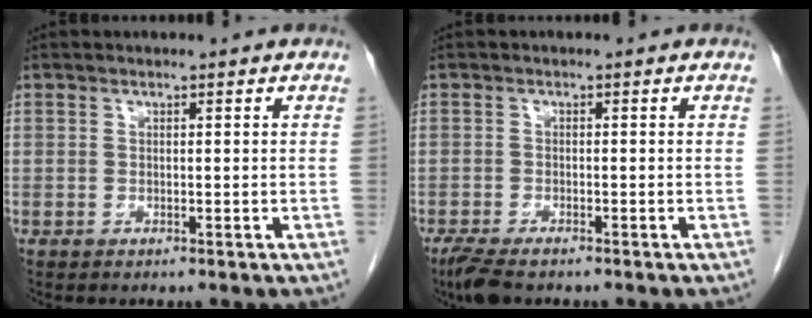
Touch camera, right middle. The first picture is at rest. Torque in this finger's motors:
{"motor_torque": [0.37, -0.16, 0.00, 0.04]}